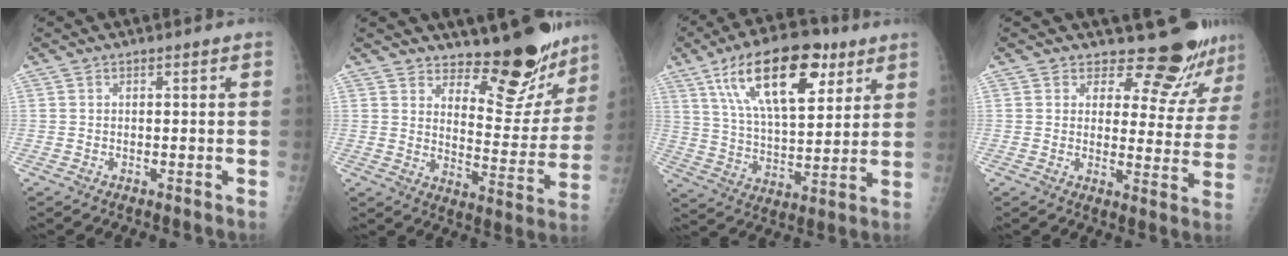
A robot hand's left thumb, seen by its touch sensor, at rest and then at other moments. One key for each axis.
{"total": 13.8, "fx": 12.1, "fy": 4.7, "fz": 4.6, "tx": -0.014, "ty": -0.122, "tz": 0.168}
{"total": 20.7, "fx": 10.2, "fy": 9.4, "fz": 15.3, "tx": -0.228, "ty": -0.028, "tz": 0.178}
{"total": 11.7, "fx": 10.8, "fy": 4.1, "fz": 2.0, "tx": 0.017, "ty": -0.091, "tz": 0.123}